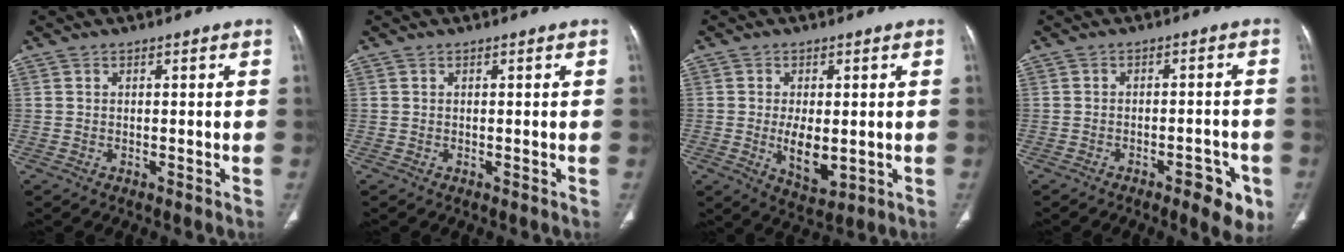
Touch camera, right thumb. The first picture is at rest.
{"total": 0.0}
{"total": 7.2, "force": [-0.7, 3.8, 6.1], "torque": [-0.094, -0.016, -0.001]}
{"total": 6.9, "force": [-3.6, 2.5, 5.4], "torque": [-0.051, 0.014, -0.042]}